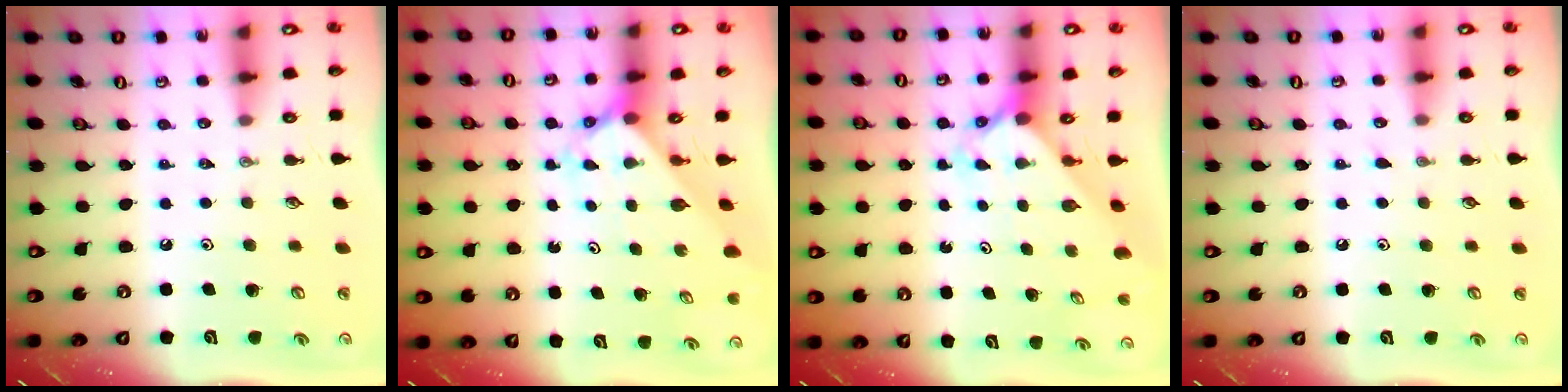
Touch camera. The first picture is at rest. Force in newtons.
{"total": 2.0, "press": 2.0, "slide": 0.1}
{"total": 2.4, "press": 2.4, "slide": 0.2}
{"total": 3.7, "press": 3.7, "slide": 0.5}